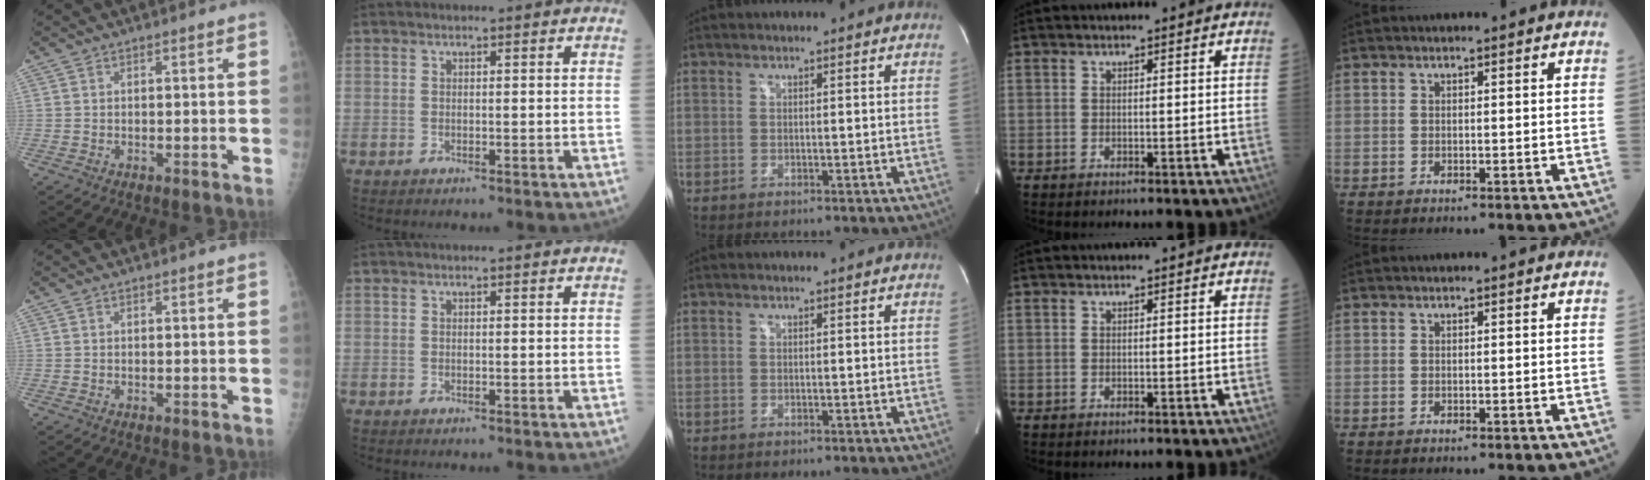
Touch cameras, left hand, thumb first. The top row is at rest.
{}